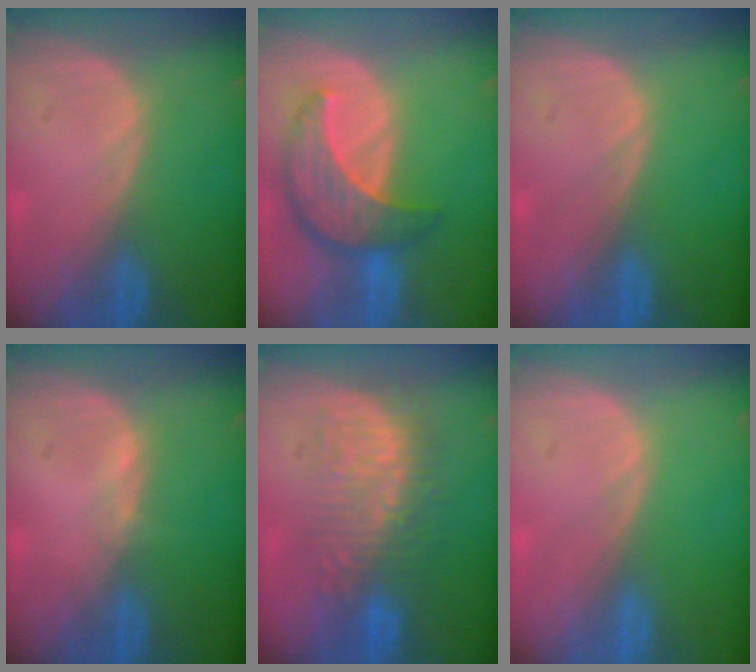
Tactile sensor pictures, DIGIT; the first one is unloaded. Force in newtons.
{"total": 8.6, "press": 7.7, "slide": 3.8}
{"total": 0.0}
{"total": 0.6, "press": 0.5, "slide": 0.3}
{"total": 8.8, "press": 8.7, "slide": 1.4}
{"total": 0.0}